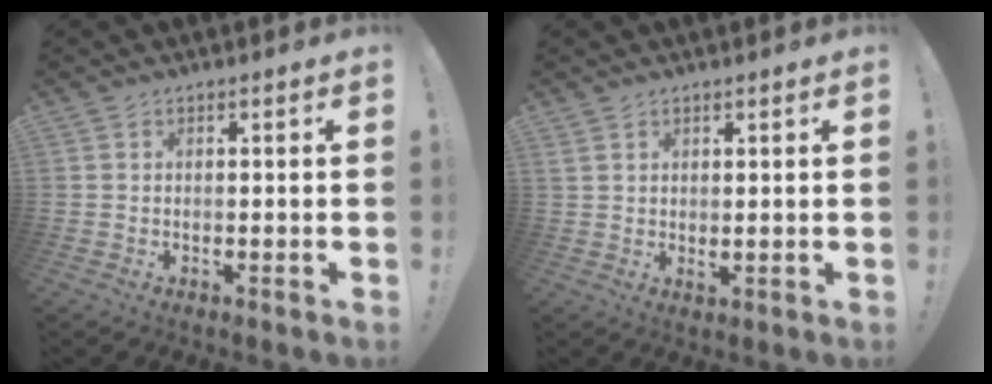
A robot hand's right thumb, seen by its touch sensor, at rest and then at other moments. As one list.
[{"total": 1.8, "force": [1.4, 0.5, 1.1], "torque": [-0.018, -0.006, 0.025]}]